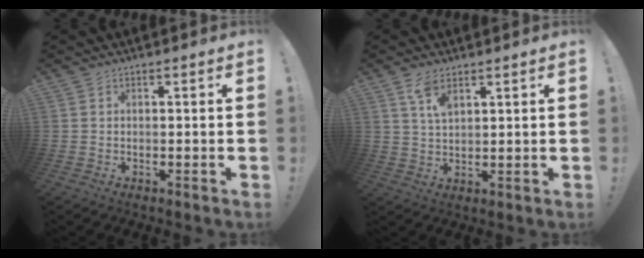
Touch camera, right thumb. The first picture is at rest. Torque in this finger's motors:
{"motor_torque": [-0.31, 0.42, 0.55, 0.27, 0.01]}